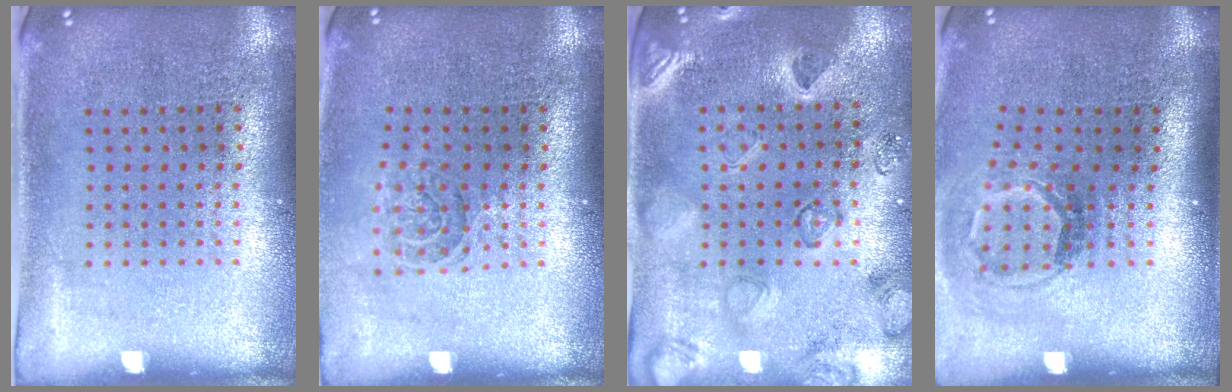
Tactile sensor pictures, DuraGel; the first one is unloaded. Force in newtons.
{"total": 1.4, "press": 1.2, "slide": 0.8}
{"total": 2.3, "press": 2.0, "slide": 1.0}
{"total": 1.7, "press": 1.2, "slide": 1.3}